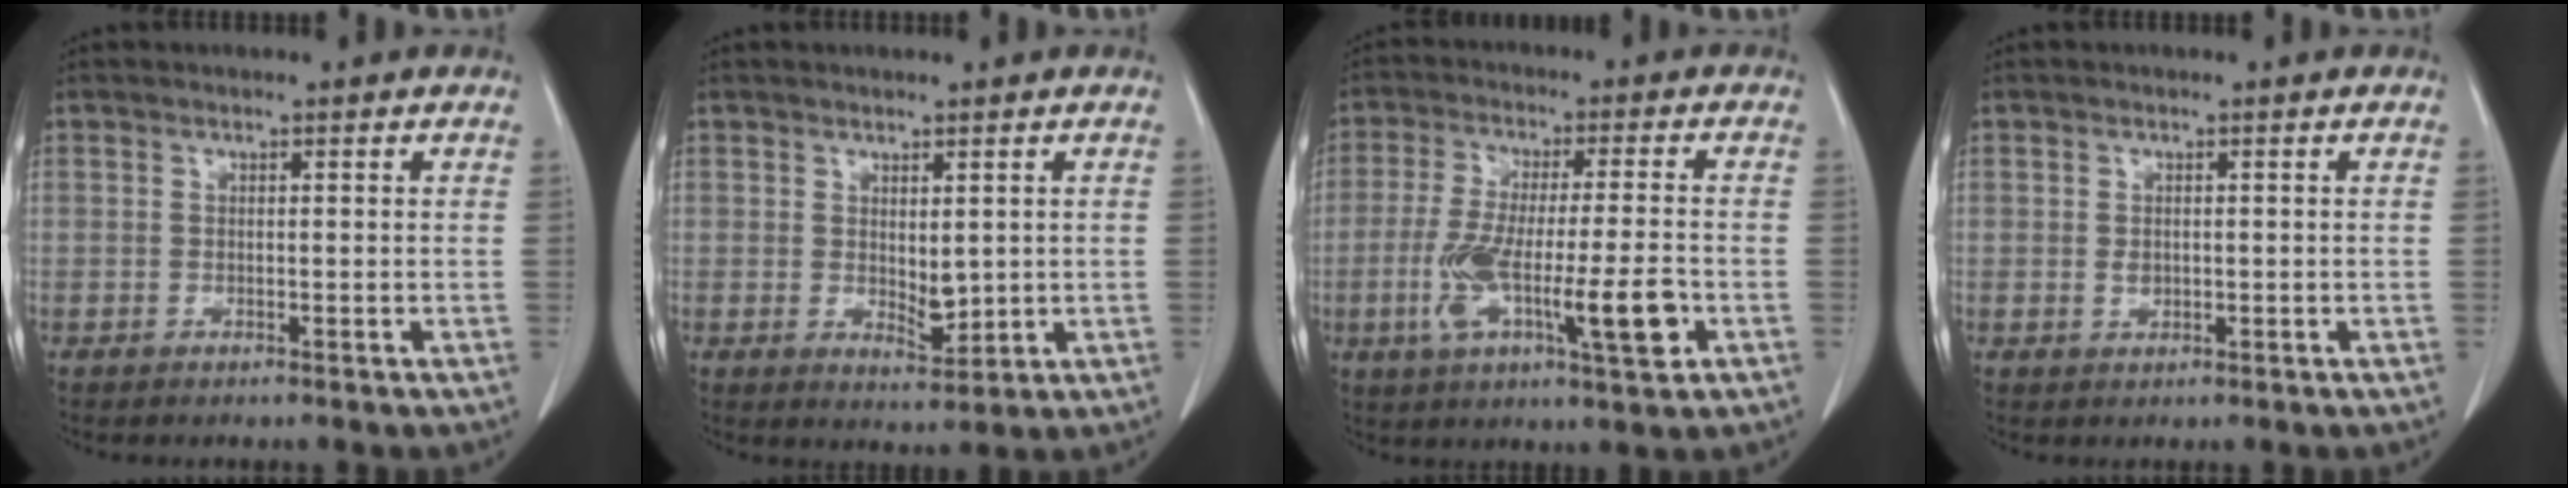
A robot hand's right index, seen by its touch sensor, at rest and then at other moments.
{"total": 3.8, "force": [0.2, 1.8, 3.3], "torque": [-0.053, -0.008, 0.016]}
{"total": 13.6, "force": [-4.0, 2.0, 12.8], "torque": [-0.235, -0.007, -0.063]}
{"total": 1.6, "force": [-0.1, 1.3, 1.0], "torque": [-0.020, 0.003, 0.003]}